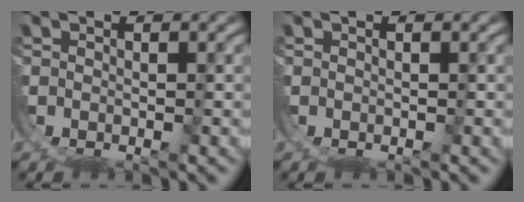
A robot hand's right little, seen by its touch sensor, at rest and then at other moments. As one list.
[{"total": 0.0}]